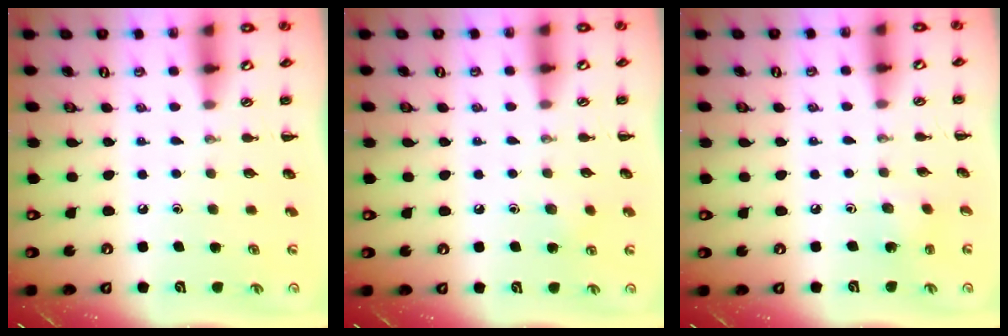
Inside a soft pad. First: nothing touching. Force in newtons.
{"total": 4.9, "press": 4.6, "slide": 1.5}
{"total": 1.5, "press": 1.4, "slide": 0.5}